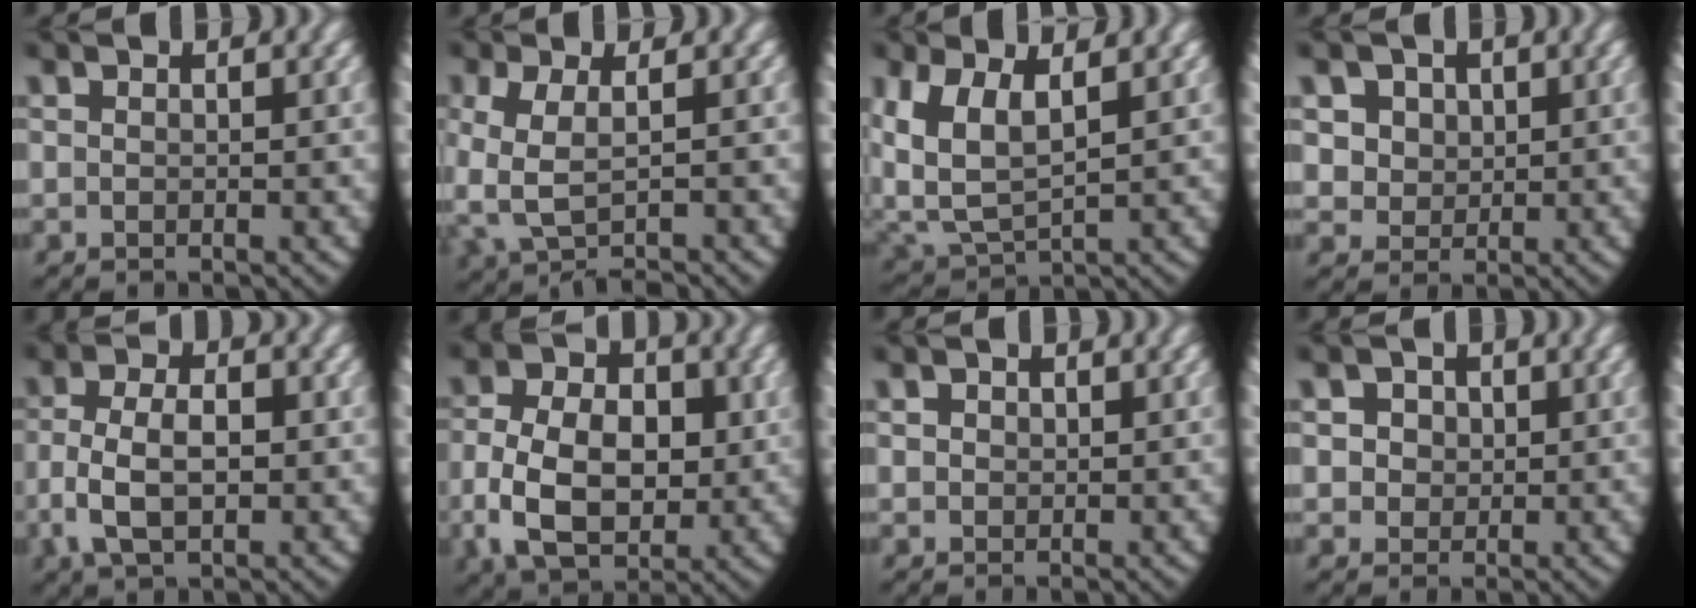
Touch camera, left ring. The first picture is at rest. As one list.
[{"total": 4.6, "force": [-0.9, 2.9, 3.5], "torque": [-0.094, -0.012, -0.004]}, {"total": 6.7, "force": [1.3, 5.2, 4.1], "torque": [-0.132, -0.034, 0.044]}, {"total": 6.8, "force": [1.6, 6.0, 2.8], "torque": [-0.082, -0.011, 0.030]}, {"total": 5.3, "force": [-0.7, 3.3, 4.0], "torque": [-0.094, -0.013, -0.003]}, {"total": 9.1, "force": [-0.6, 6.9, 6.0], "torque": [-0.133, -0.030, 0.003]}, {"total": 1.2, "force": [0.4, 1.1, 0.5], "torque": [-0.012, -0.004, 0.013]}, {"total": 5.1, "force": [1.4, 4.4, 2.2], "torque": [-0.047, 0.008, 0.020]}]